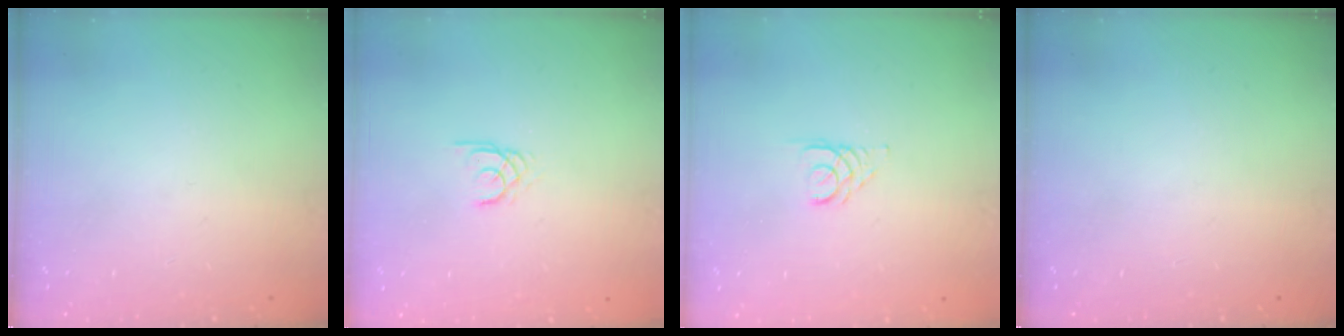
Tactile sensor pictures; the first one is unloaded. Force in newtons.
{"total": 1.6, "press": 1.6, "slide": 0.2}
{"total": 2.6, "press": 2.6, "slide": 0.2}
{"total": 0.0}